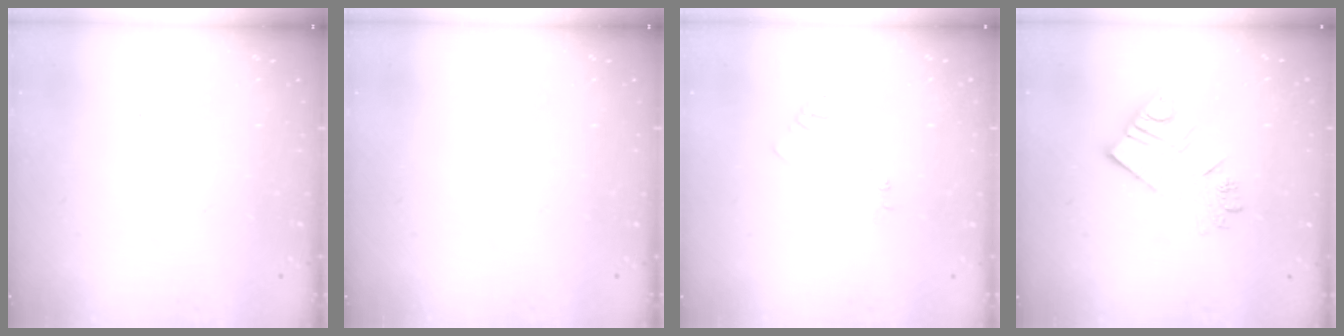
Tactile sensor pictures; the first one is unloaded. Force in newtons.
{"total": 0.0}
{"total": 3.0, "press": 3.0, "slide": 0.4}
{"total": 10.8, "press": 10.7, "slide": 0.9}